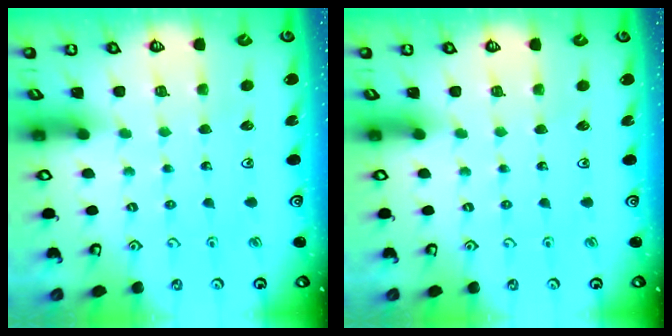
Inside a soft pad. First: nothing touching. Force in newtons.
{"total": 0.0}